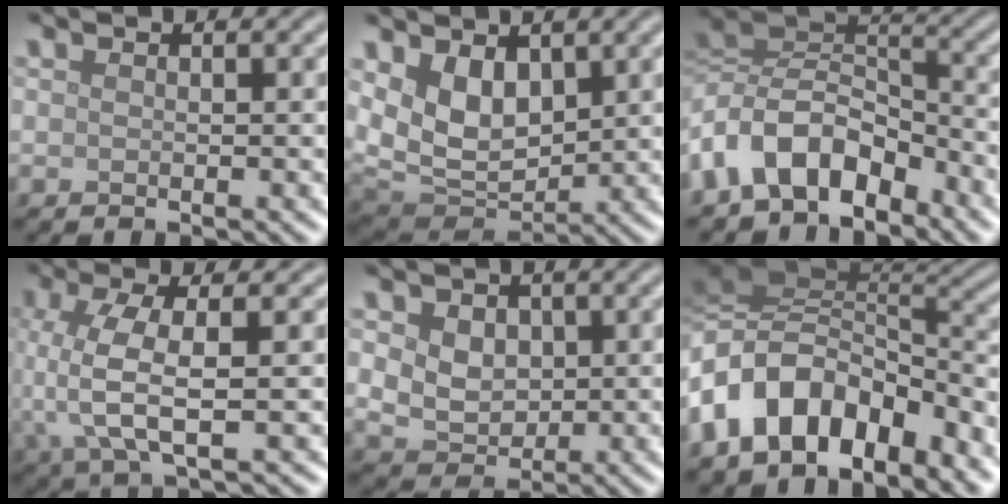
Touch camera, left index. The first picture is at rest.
{"total": 6.0, "force": [1.9, 4.0, 4.0], "torque": [-0.080, -0.018, 0.039]}
{"total": 9.0, "force": [-4.5, 5.5, 5.4], "torque": [-0.093, 0.010, -0.102]}
{"total": 5.6, "force": [-0.4, 1.9, 5.2], "torque": [-0.121, 0.001, -0.008]}
{"total": 4.6, "force": [1.2, 3.6, 2.6], "torque": [-0.050, 0.005, 0.012]}
{"total": 11.6, "force": [-5.0, 7.1, 7.8], "torque": [-0.142, 0.015, -0.092]}